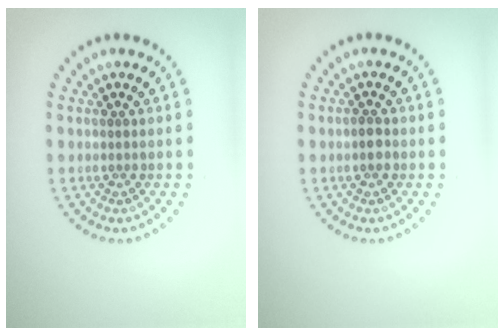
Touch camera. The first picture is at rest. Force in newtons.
{"total": 1.2, "press": 1.2, "slide": 0.3}